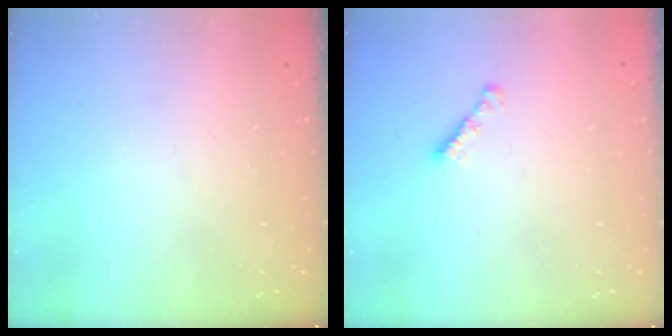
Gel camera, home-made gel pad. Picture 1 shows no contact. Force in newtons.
{"total": 1.9, "press": 1.9, "slide": 0.5}